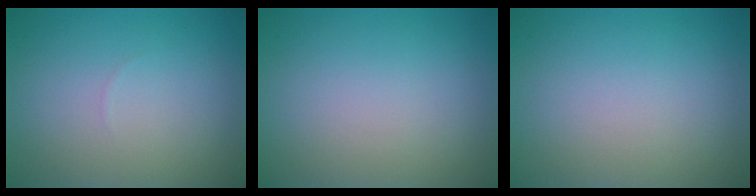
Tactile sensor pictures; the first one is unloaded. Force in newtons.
{"total": 0.0}
{"total": 0.0}